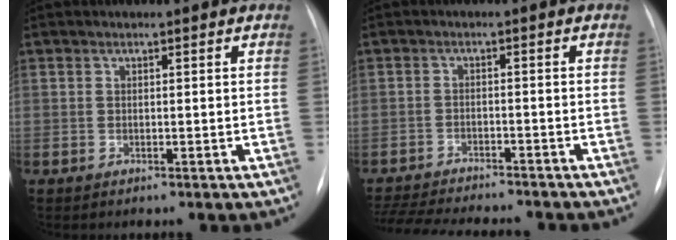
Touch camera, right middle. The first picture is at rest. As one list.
[{"total": 14.9, "force": [-13.5, 2.5, 5.8], "torque": [-0.122, -0.015, -0.193]}]